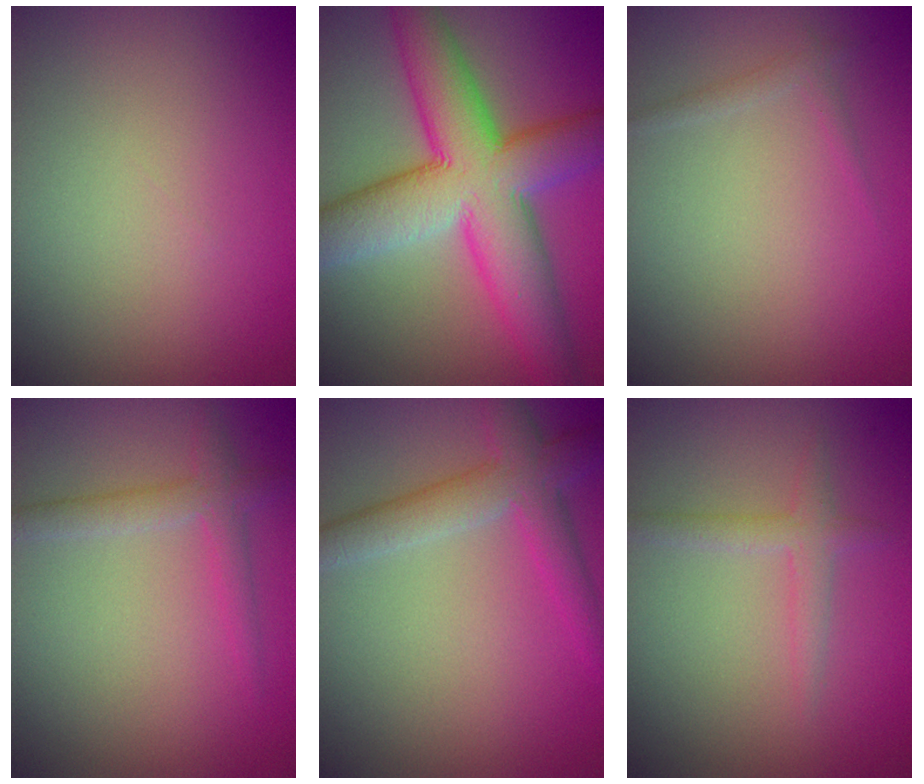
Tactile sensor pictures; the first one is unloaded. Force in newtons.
{"total": 12.0, "press": 12.0, "slide": 0.4}
{"total": 0.9, "press": 0.9, "slide": 0.1}
{"total": 2.3, "press": 2.3, "slide": 0.0}
{"total": 4.4, "press": 4.4, "slide": 0.2}
{"total": 1.9, "press": 1.9, "slide": 0.1}